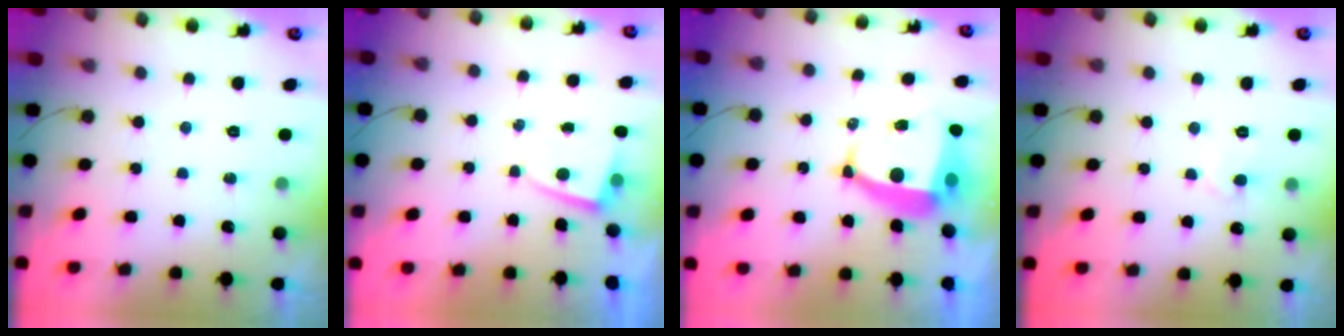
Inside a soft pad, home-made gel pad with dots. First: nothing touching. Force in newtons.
{"total": 1.2, "press": 1.2, "slide": 0.2}
{"total": 9.4, "press": 9.3, "slide": 1.2}
{"total": 5.3, "press": 5.2, "slide": 0.5}